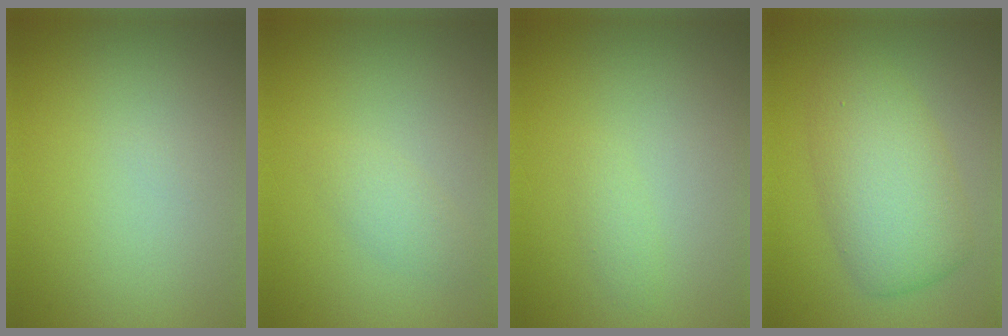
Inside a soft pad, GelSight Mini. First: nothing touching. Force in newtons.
{"total": 1.3, "press": 1.3, "slide": 0.0}
{"total": 0.8, "press": 0.7, "slide": 0.1}
{"total": 5.8, "press": 5.8, "slide": 0.1}